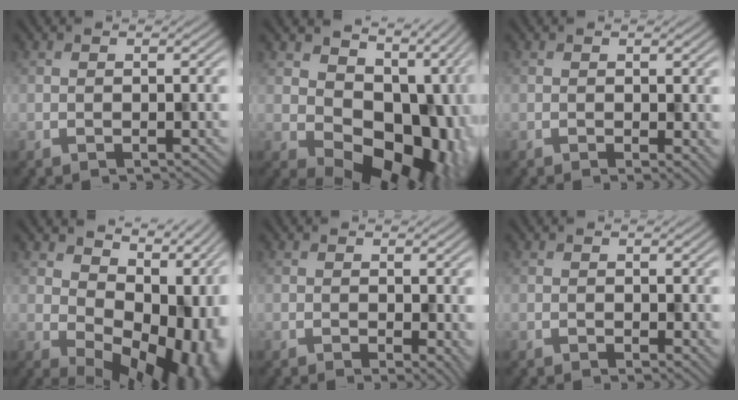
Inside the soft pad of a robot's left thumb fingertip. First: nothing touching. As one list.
[{"total": 15.9, "force": [1.2, 11.3, 11.0], "torque": [-0.136, -0.043, 0.059]}, {"total": 1.8, "force": [-0.5, 0.6, 1.7], "torque": [-0.030, -0.003, -0.001]}, {"total": 15.1, "force": [1.7, 10.0, 11.3], "torque": [-0.119, -0.034, 0.081]}, {"total": 2.5, "force": [-0.5, 0.9, 2.3], "torque": [-0.035, -0.006, 0.004]}, {"total": 1.5, "force": [-0.2, 0.6, 1.3], "torque": [-0.023, -0.005, 0.002]}]